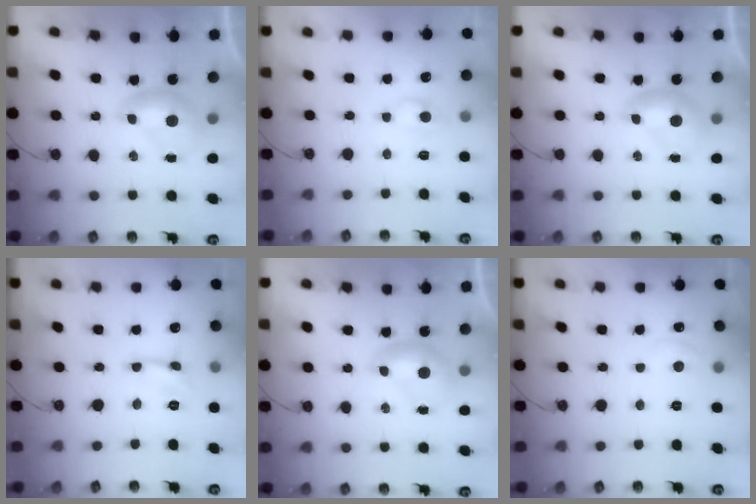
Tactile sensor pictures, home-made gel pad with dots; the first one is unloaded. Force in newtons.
{"total": 1.7, "press": 1.6, "slide": 0.6}
{"total": 0.0}
{"total": 3.7, "press": 3.6, "slide": 0.6}
{"total": 0.0}
{"total": 1.0, "press": 0.7, "slide": 0.7}